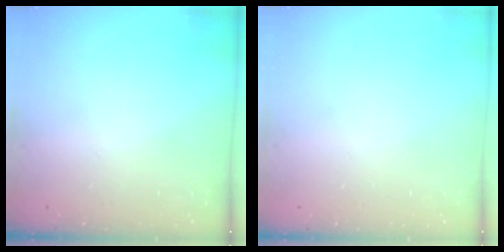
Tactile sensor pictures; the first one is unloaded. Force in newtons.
{"total": 0.0}